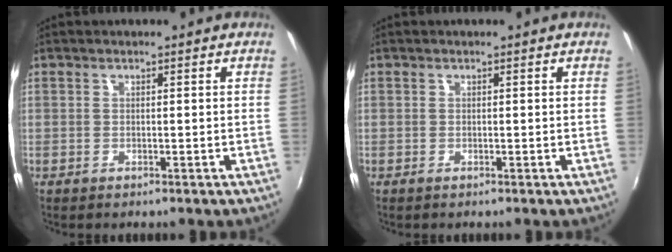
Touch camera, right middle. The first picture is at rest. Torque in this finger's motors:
{"motor_torque": [0.00, 0.00, 0.00, 0.00]}